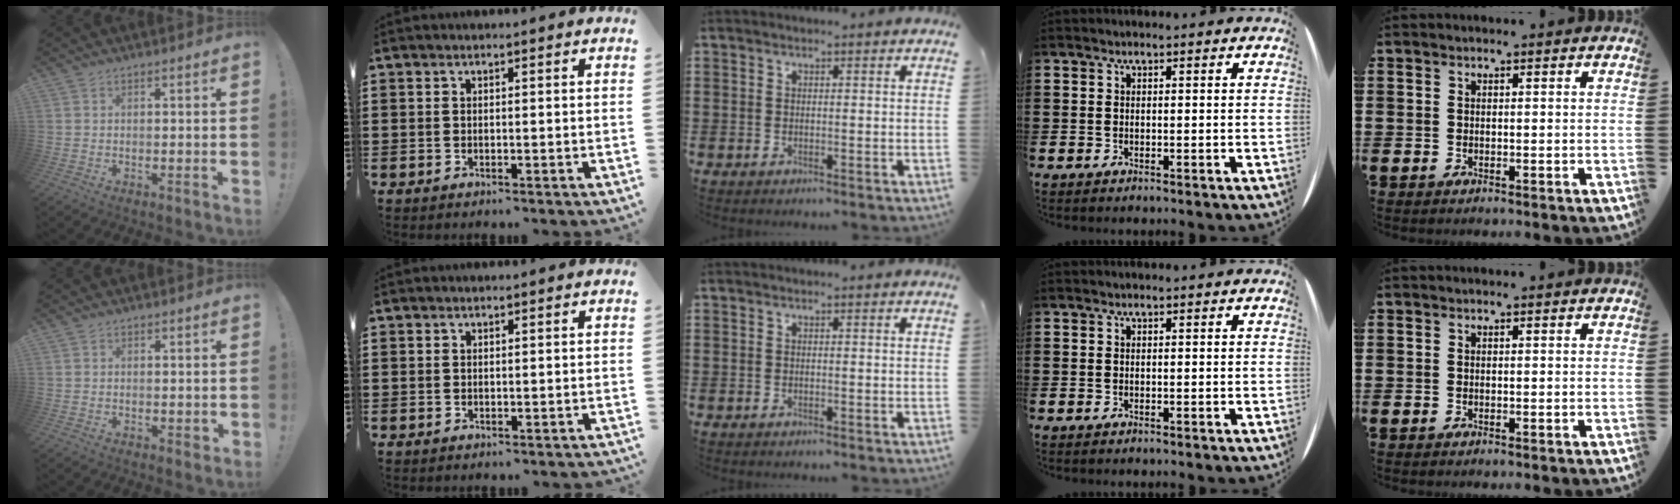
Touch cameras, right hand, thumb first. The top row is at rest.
{"thumb": {"total": 1.5, "force": [0.2, 1.1, 0.9], "torque": [-0.002, -0.002, 0.002]}, "index": {"total": 0.6, "force": [0.1, 0.6, 0.0], "torque": [-0.002, 0.004, 0.002]}}